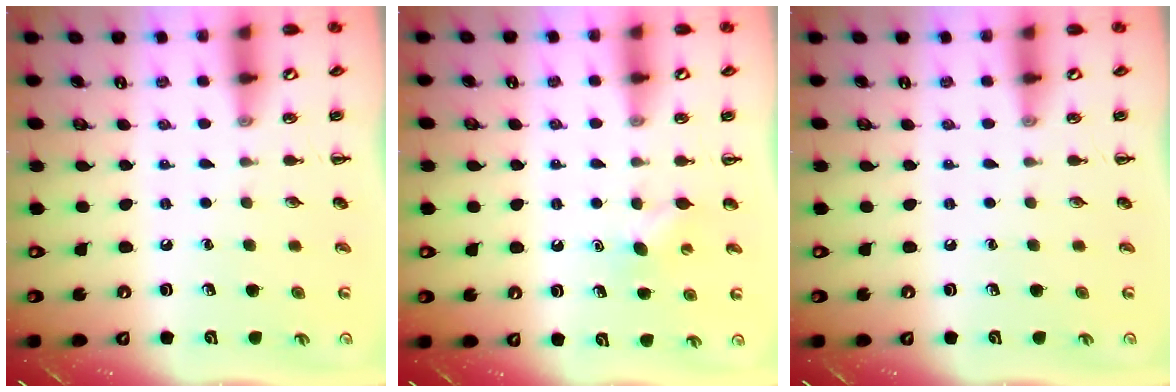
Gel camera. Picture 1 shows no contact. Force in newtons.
{"total": 3.8, "press": 3.7, "slide": 1.0}
{"total": 0.0}